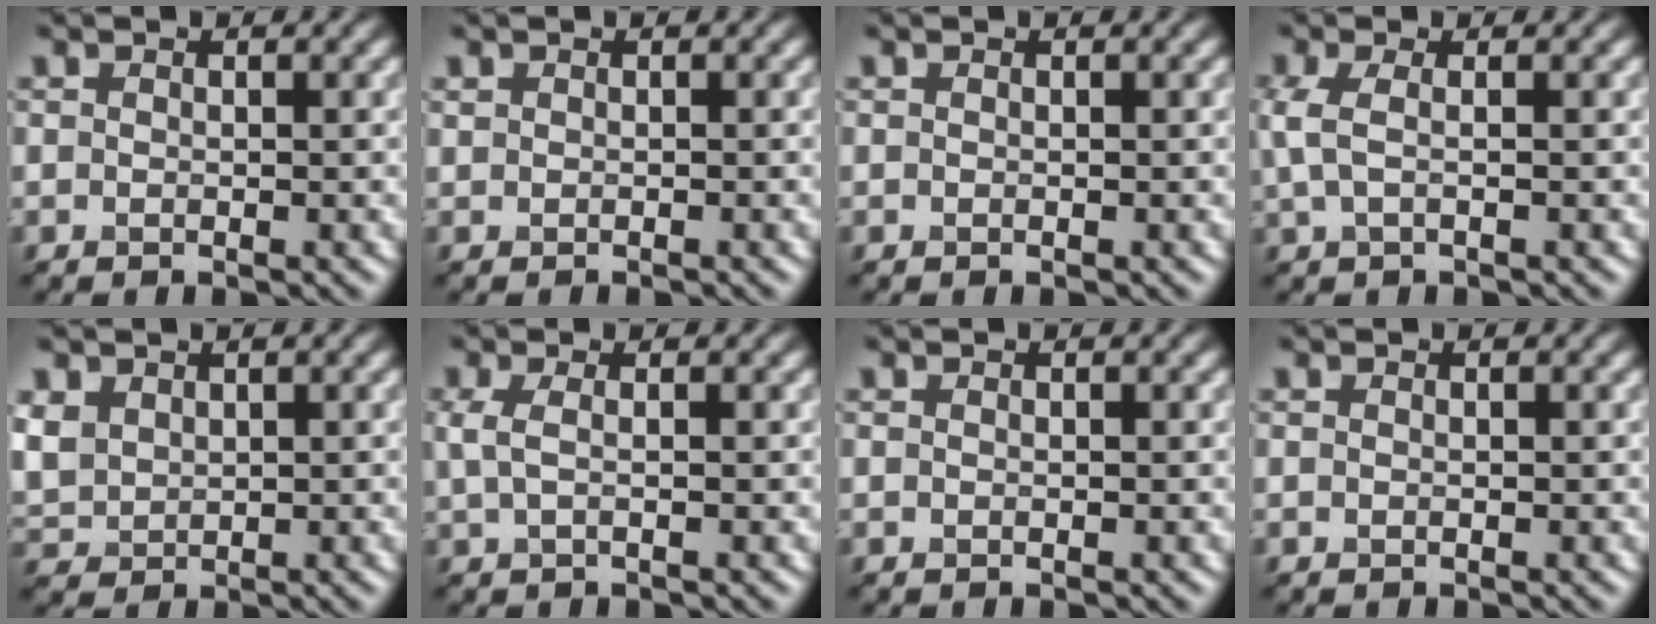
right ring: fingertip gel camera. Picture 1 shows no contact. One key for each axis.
{"total": 0.7, "fx": -0.4, "fy": -0.3, "fz": -0.5, "tx": 0.000, "ty": 0.003, "tz": 0.011}
{"total": 0.0}
{"total": 1.6, "fx": 0.0, "fy": 0.4, "fz": 1.5, "tx": -0.051, "ty": 0.013, "tz": 0.017}
{"total": 1.8, "fx": 1.1, "fy": 1.5, "fz": 0.4, "tx": -0.034, "ty": 0.012, "tz": 0.044}
{"total": 1.0, "fx": 0.0, "fy": 0.1, "fz": 1.0, "tx": -0.032, "ty": 0.011, "tz": 0.018}
{"total": 0.0}
{"total": 0.0}